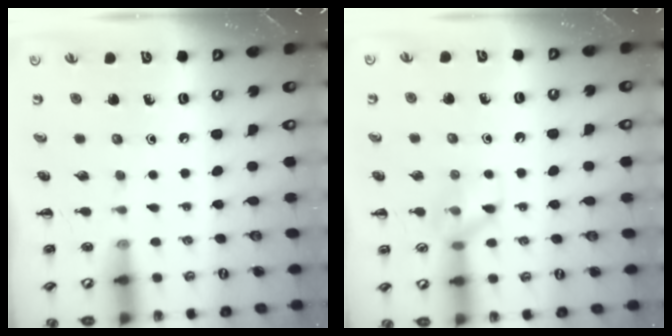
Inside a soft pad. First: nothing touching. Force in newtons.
{"total": 8.3, "press": 8.2, "slide": 1.2}